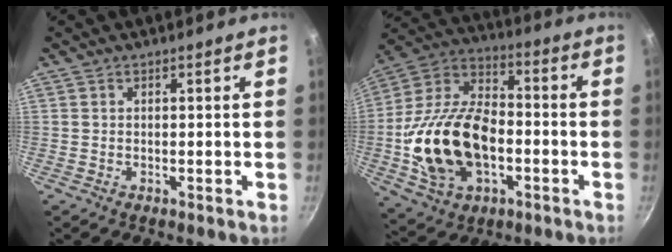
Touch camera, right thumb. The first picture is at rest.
{"total": 22.3, "force": [-4.1, 14.1, 16.9], "torque": [-0.306, 0.039, -0.076]}